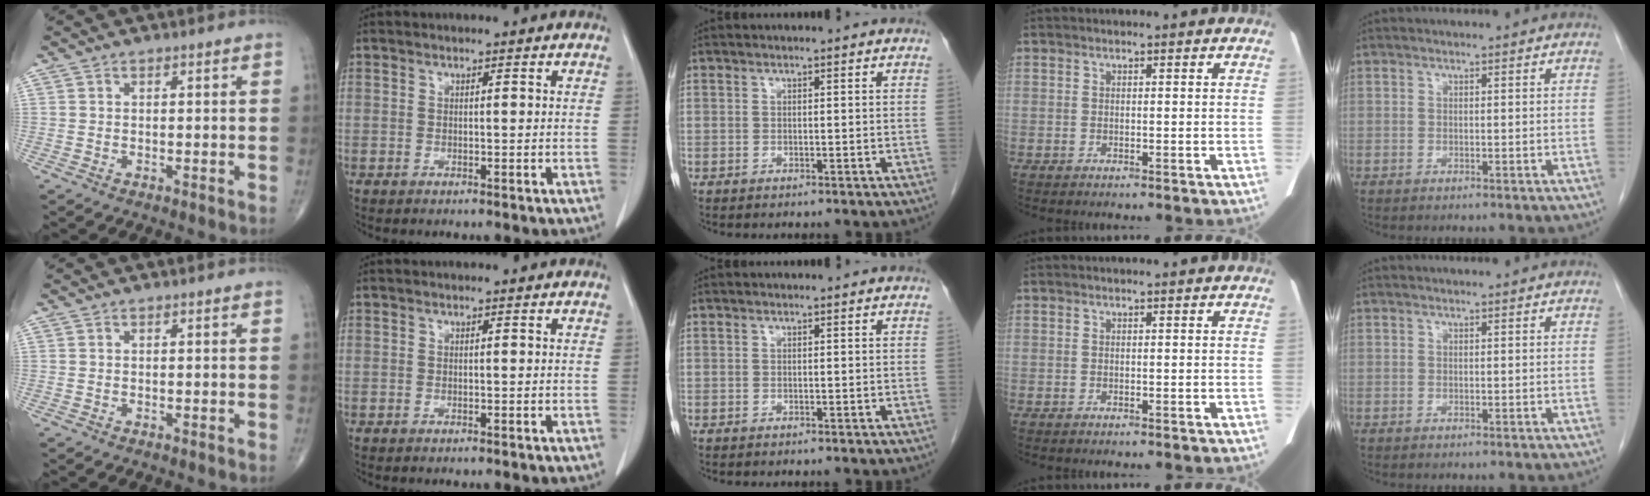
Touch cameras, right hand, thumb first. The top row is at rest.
{}